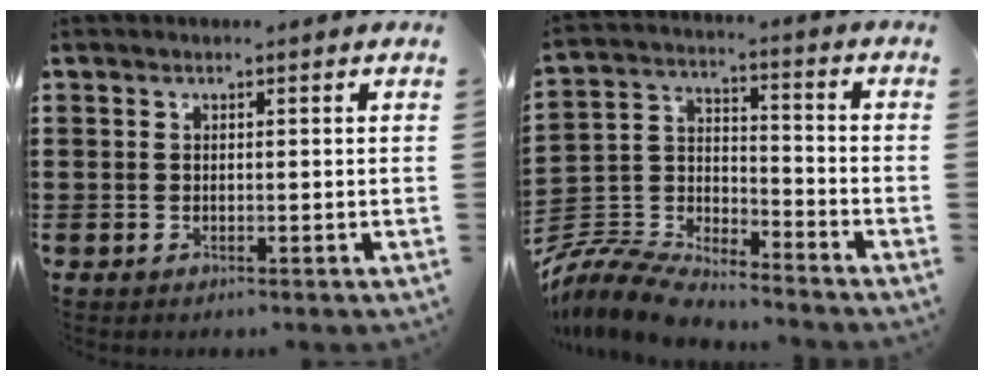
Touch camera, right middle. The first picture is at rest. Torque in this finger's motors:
{"motor_torque": [1.71, -0.42, 0.38, 0.13]}